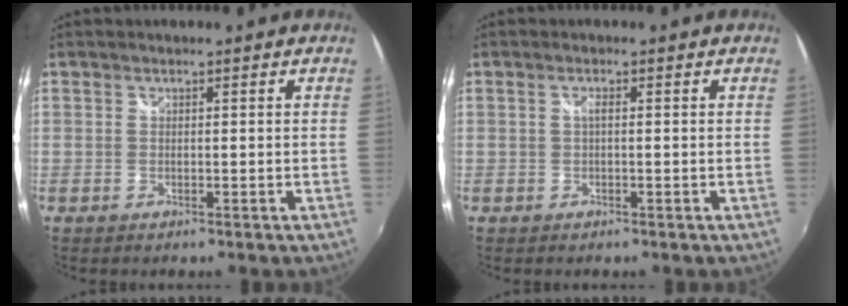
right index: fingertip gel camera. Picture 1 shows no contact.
{"total": 0.9, "force": [0.0, 0.2, 0.9], "torque": [-0.016, 0.003, -0.003]}